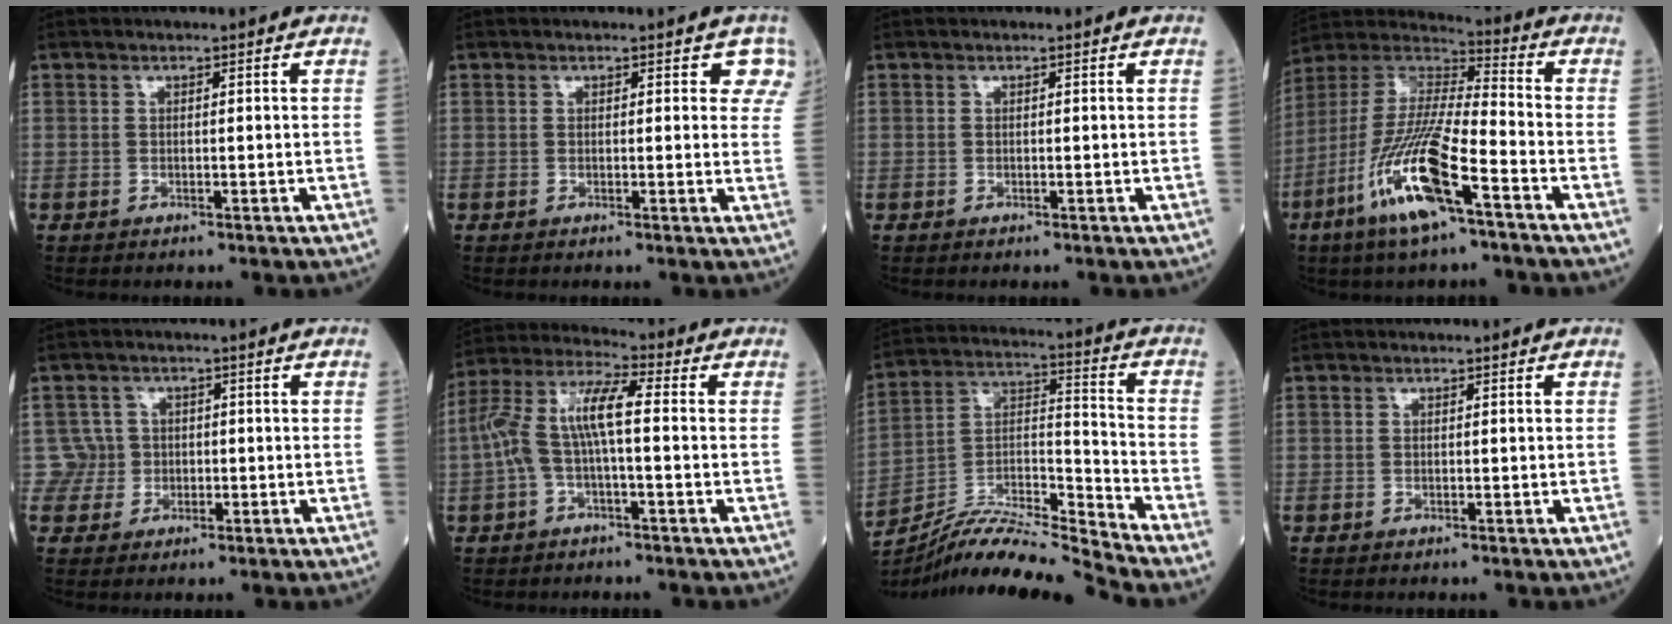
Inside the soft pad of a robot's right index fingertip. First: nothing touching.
{"total": 3.5, "force": [2.6, 1.9, 1.5], "torque": [0.008, -0.002, 0.010]}
{"total": 0.0}
{"total": 16.3, "force": [-7.6, 2.2, 14.2], "torque": [-0.294, -0.021, -0.146]}
{"total": 3.2, "force": [-0.2, 3.0, -0.8], "torque": [0.036, 0.010, -0.007]}
{"total": 9.2, "force": [-0.6, 1.9, 9.0], "torque": [-0.191, 0.037, -0.017]}
{"total": 14.5, "force": [-13.8, -1.5, 4.3], "torque": [-0.070, 0.026, -0.255]}
{"total": 0.0}